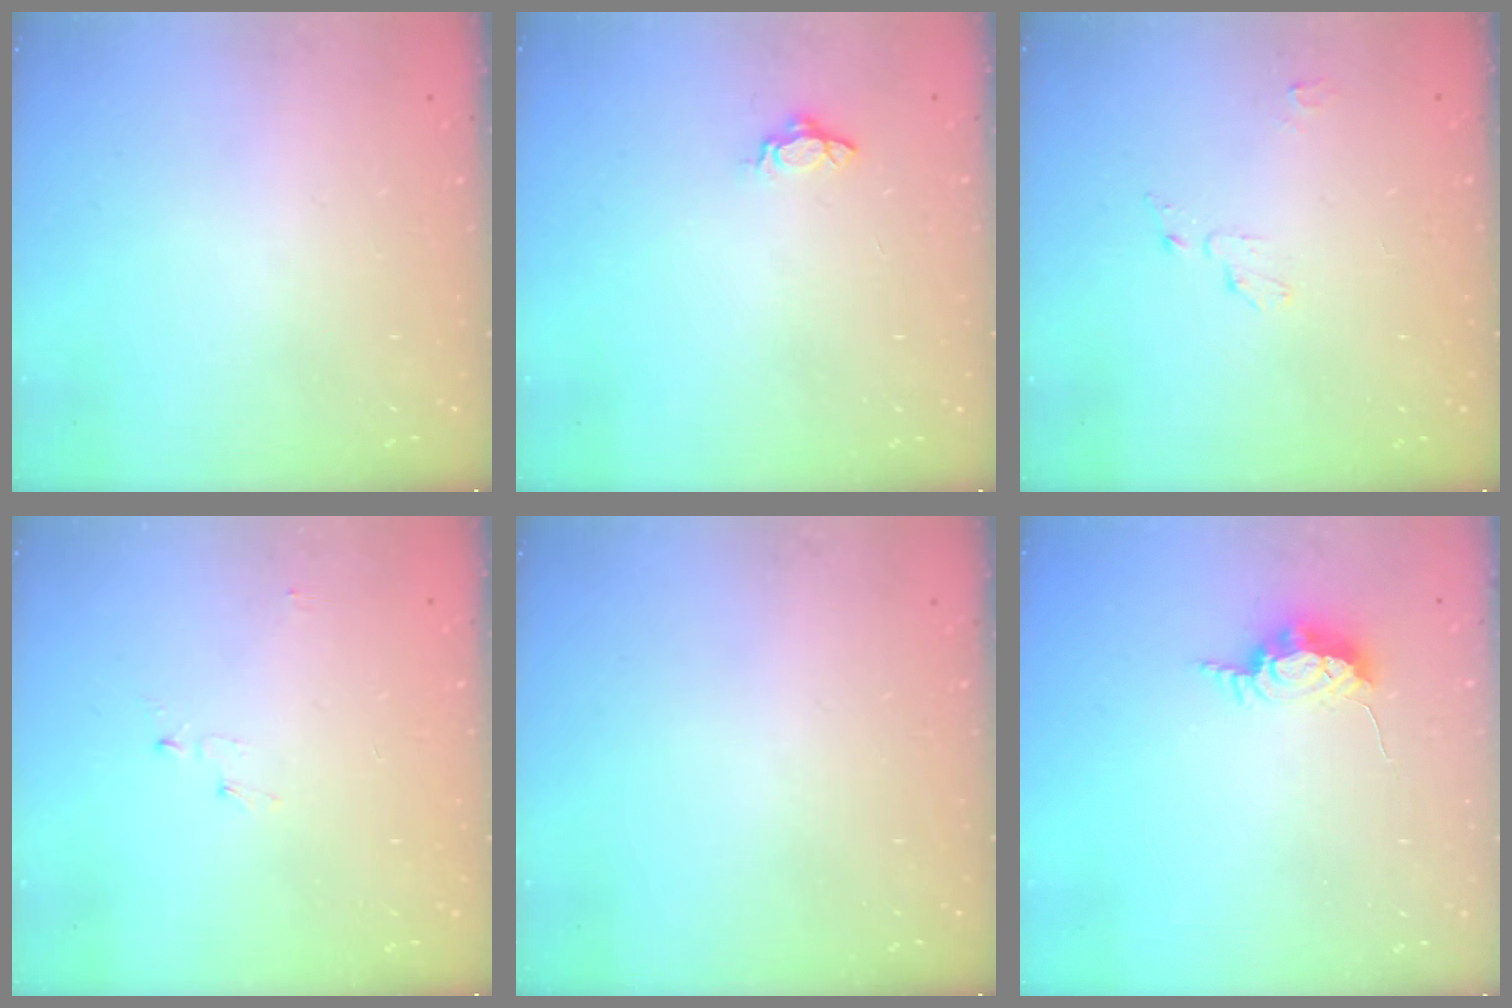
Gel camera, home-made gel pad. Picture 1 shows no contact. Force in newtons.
{"total": 5.2, "press": 5.2, "slide": 0.7}
{"total": 3.6, "press": 3.6, "slide": 0.4}
{"total": 2.8, "press": 2.8, "slide": 0.3}
{"total": 0.0}
{"total": 6.6, "press": 6.6, "slide": 0.3}